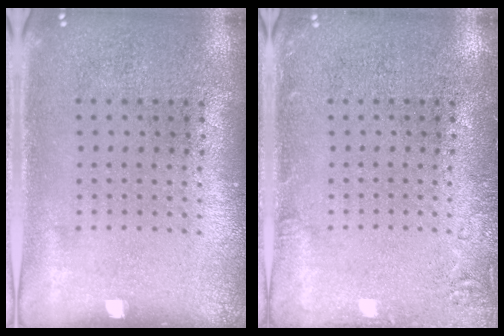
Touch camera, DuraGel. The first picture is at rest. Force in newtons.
{"total": 1.8, "press": 1.7, "slide": 0.4}